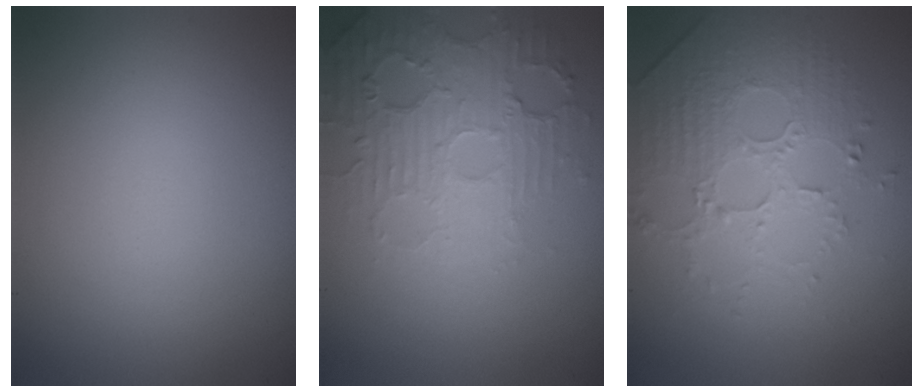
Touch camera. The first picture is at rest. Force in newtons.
{"total": 5.5, "press": 3.7, "slide": 4.1}
{"total": 5.0, "press": 3.4, "slide": 3.6}